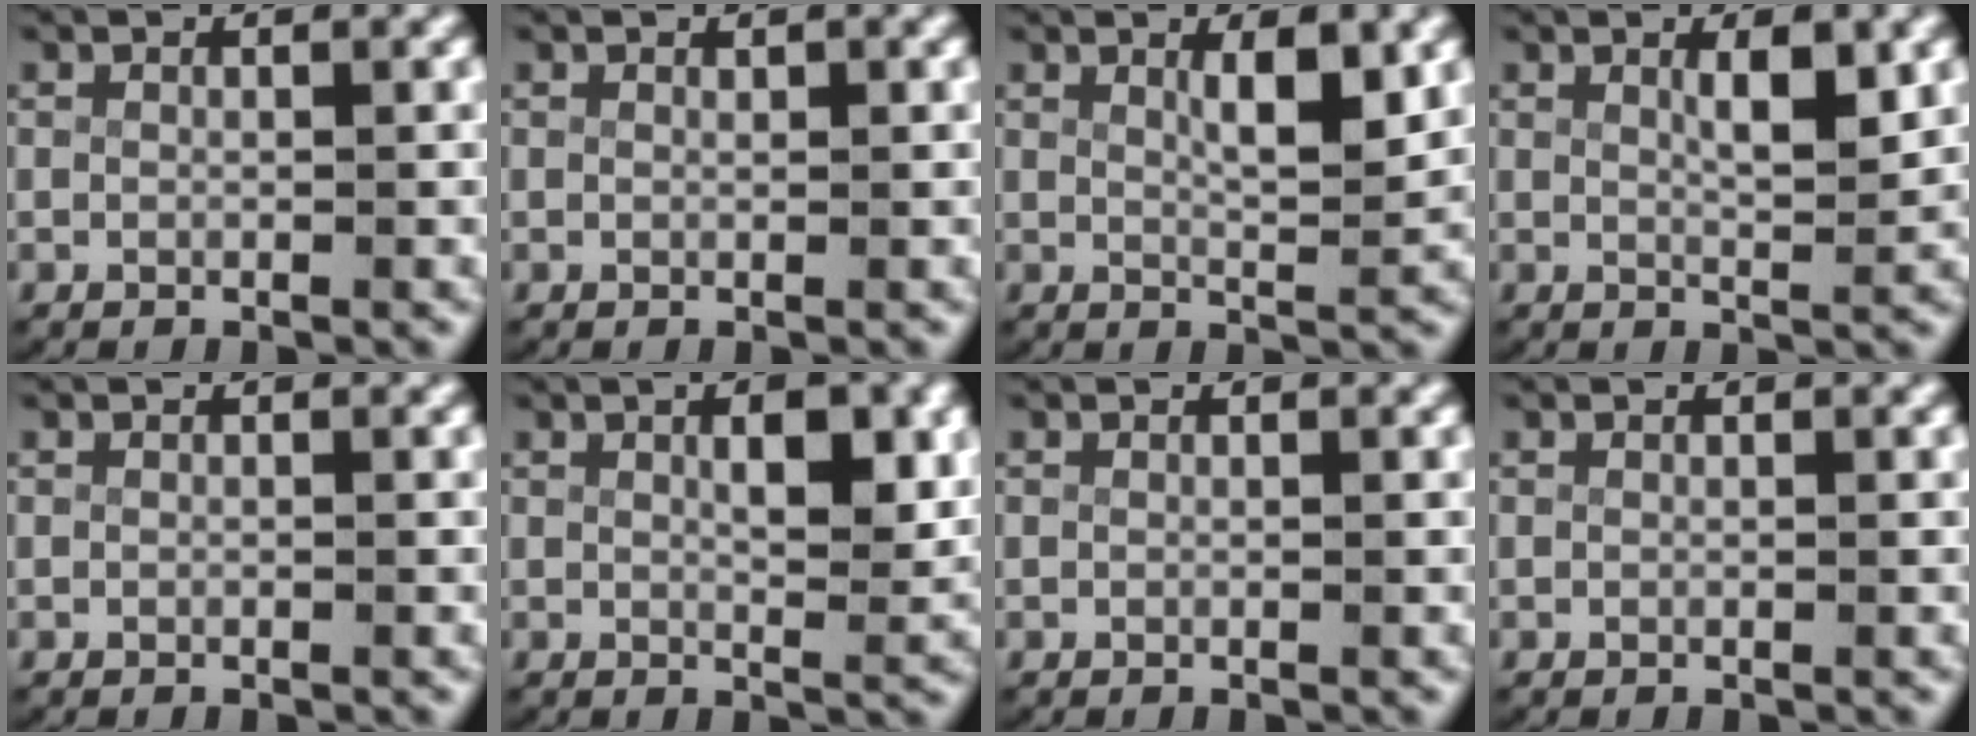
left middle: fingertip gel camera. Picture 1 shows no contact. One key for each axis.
{"total": 0.0}
{"total": 3.1, "fx": 1.3, "fy": 0.5, "fz": 2.8, "tx": -0.046, "ty": -0.013, "tz": 0.028}
{"total": 2.8, "fx": 1.1, "fy": 0.4, "fz": 2.5, "tx": -0.043, "ty": -0.012, "tz": 0.024}
{"total": 0.0}
{"total": 3.6, "fx": 1.1, "fy": 1.1, "fz": 3.3, "tx": -0.047, "ty": -0.010, "tz": 0.020}
{"total": 0.0}
{"total": 0.0}